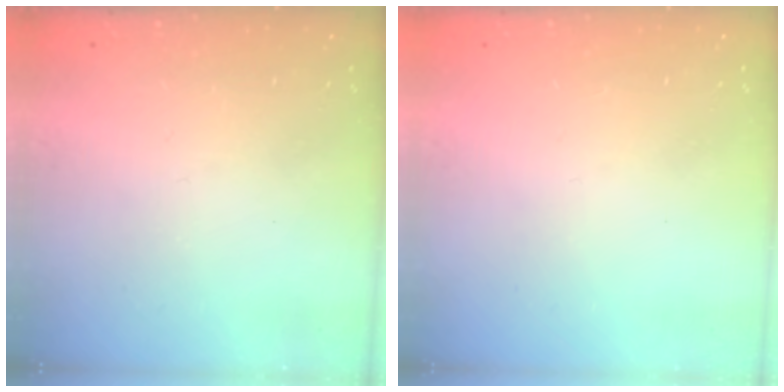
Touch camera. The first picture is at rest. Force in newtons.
{"total": 0.0}